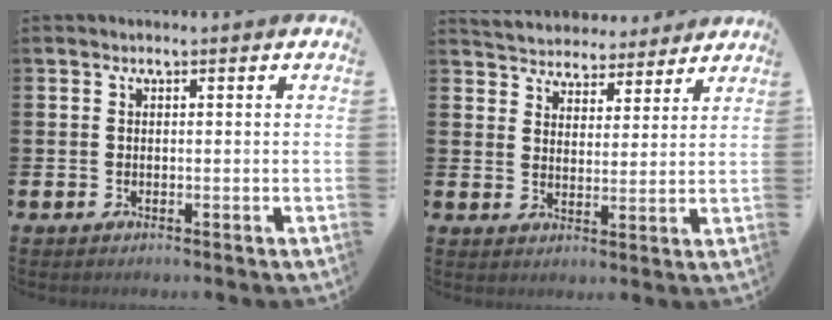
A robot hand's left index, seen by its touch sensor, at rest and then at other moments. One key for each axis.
{"total": 4.7, "fx": 4.5, "fy": 1.2, "fz": -0.7, "tx": -0.007, "ty": -0.036, "tz": 0.078}